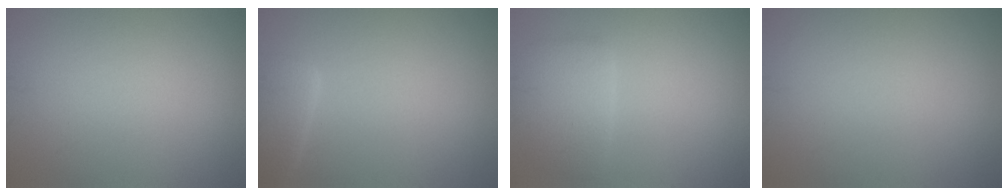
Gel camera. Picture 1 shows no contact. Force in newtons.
{"total": 2.4, "press": 2.4, "slide": 0.2}
{"total": 3.1, "press": 3.1, "slide": 0.2}
{"total": 0.0}